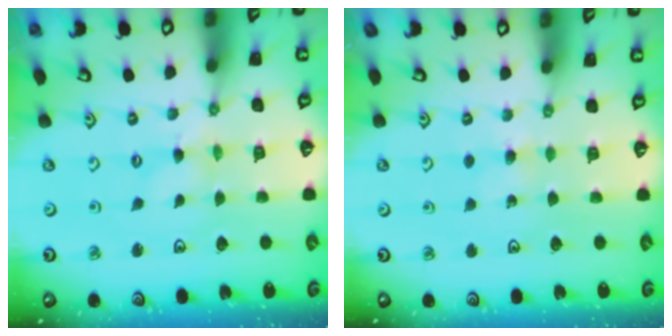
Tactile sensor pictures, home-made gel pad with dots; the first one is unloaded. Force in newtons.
{"total": 3.7, "press": 3.7, "slide": 0.5}